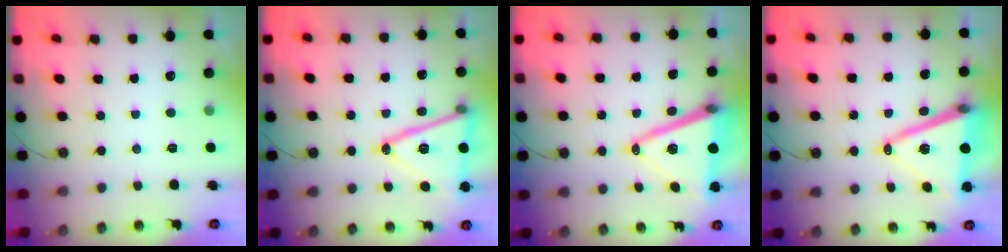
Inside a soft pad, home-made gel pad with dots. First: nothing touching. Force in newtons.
{"total": 18.1, "press": 17.8, "slide": 3.4}
{"total": 17.0, "press": 16.6, "slide": 3.7}
{"total": 17.0, "press": 16.6, "slide": 3.7}